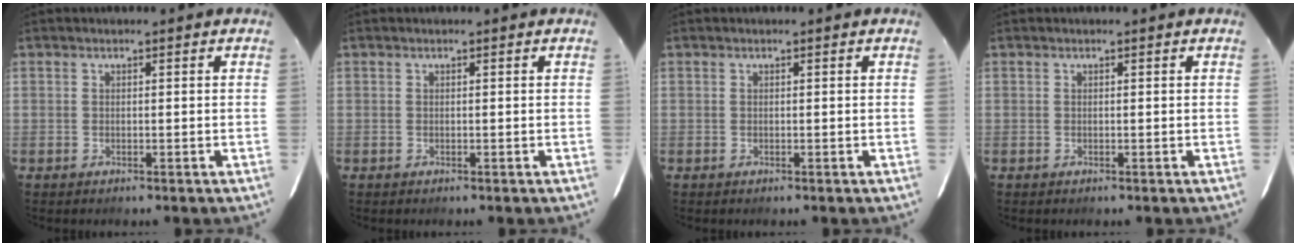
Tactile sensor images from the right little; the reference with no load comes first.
{"total": 0.0}
{"total": 0.0}
{"total": 0.0}